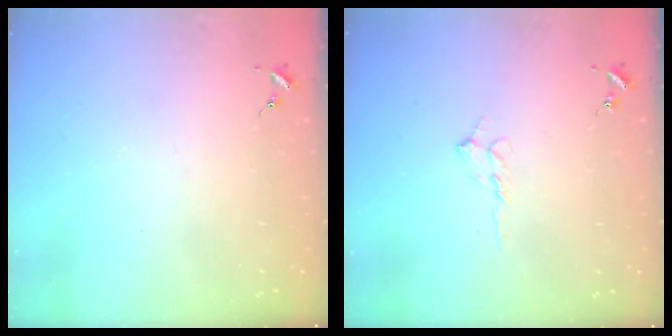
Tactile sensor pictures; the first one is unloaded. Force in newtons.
{"total": 7.3, "press": 7.2, "slide": 0.8}